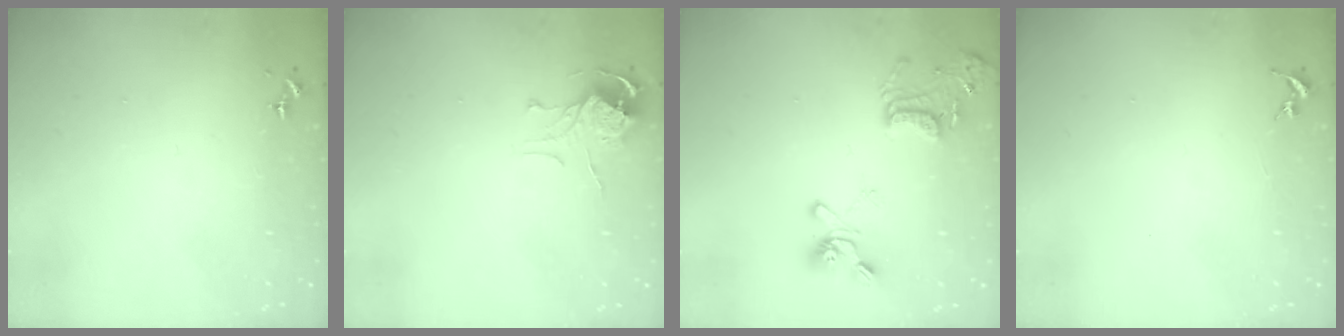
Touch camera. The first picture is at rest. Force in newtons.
{"total": 7.0, "press": 7.0, "slide": 0.6}
{"total": 15.8, "press": 15.7, "slide": 1.9}
{"total": 0.0}